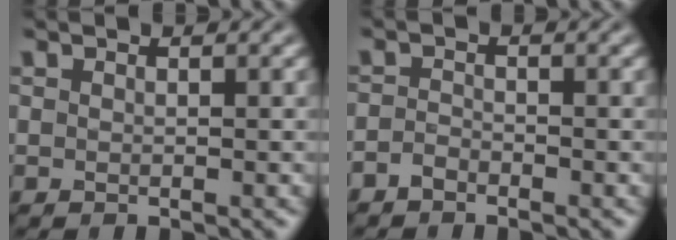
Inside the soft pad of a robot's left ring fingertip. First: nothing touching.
{"total": 1.2, "force": [-1.0, 0.5, 0.4], "torque": [-0.009, 0.002, -0.023]}